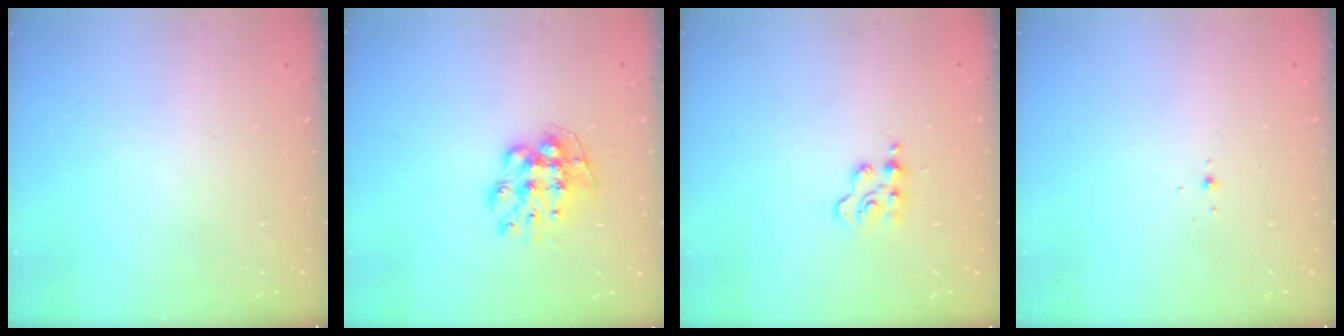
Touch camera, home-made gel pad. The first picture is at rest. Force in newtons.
{"total": 9.5, "press": 9.4, "slide": 0.8}
{"total": 3.0, "press": 3.0, "slide": 0.5}
{"total": 3.0, "press": 2.9, "slide": 0.8}